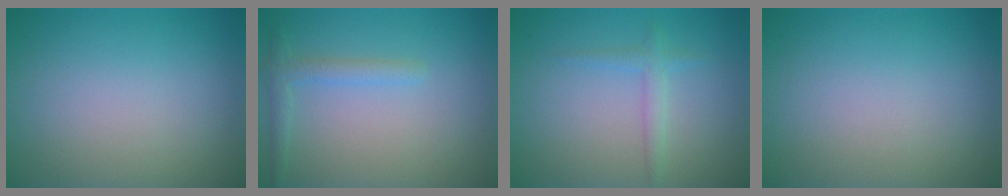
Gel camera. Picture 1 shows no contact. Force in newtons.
{"total": 1.7, "press": 1.7, "slide": 0.1}
{"total": 1.4, "press": 1.4, "slide": 0.0}
{"total": 0.0}